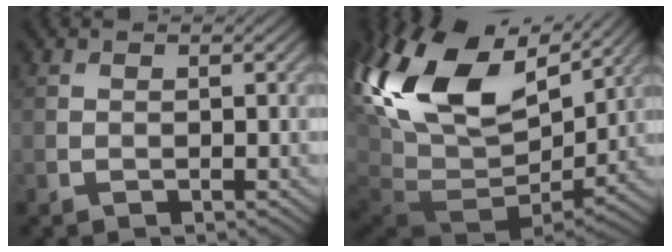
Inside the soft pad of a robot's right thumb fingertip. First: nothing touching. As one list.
[{"total": 20.4, "force": [6.2, 12.7, 14.7], "torque": [-0.303, 0.011, 0.142]}]